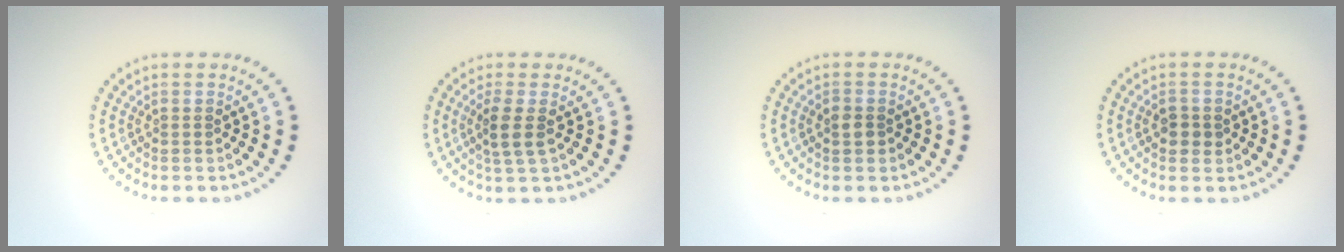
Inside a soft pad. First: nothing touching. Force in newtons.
{"total": 2.3, "press": 1.9, "slide": 1.4}
{"total": 1.2, "press": 1.2, "slide": 0.2}
{"total": 1.6, "press": 1.6, "slide": 0.2}